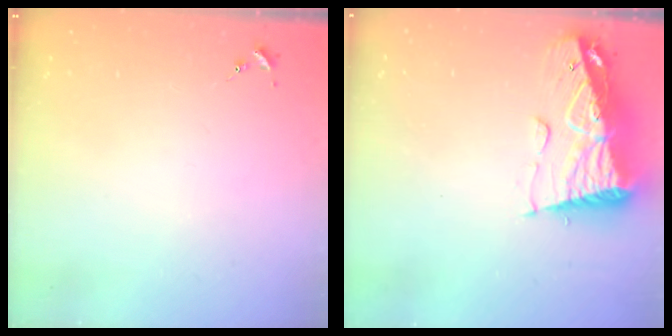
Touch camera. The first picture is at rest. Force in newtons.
{"total": 14.6, "press": 14.6, "slide": 1.6}